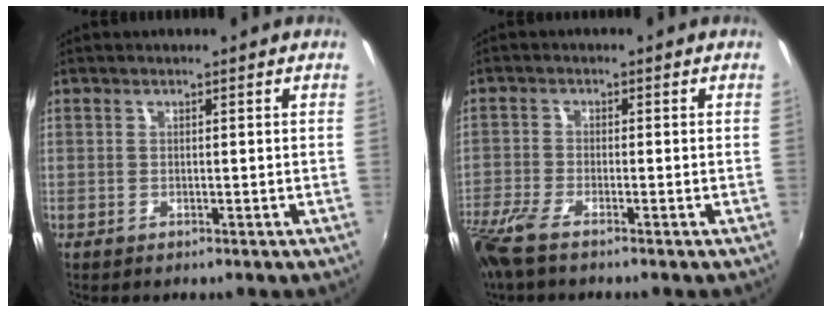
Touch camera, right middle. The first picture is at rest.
{"total": 6.3, "force": [-4.8, 1.3, 3.9], "torque": [-0.104, -0.024, -0.097]}